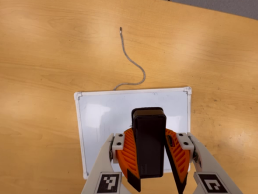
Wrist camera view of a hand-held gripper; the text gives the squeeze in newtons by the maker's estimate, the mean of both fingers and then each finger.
{"total": 9.0, "left": 9.3, "right": 8.7}